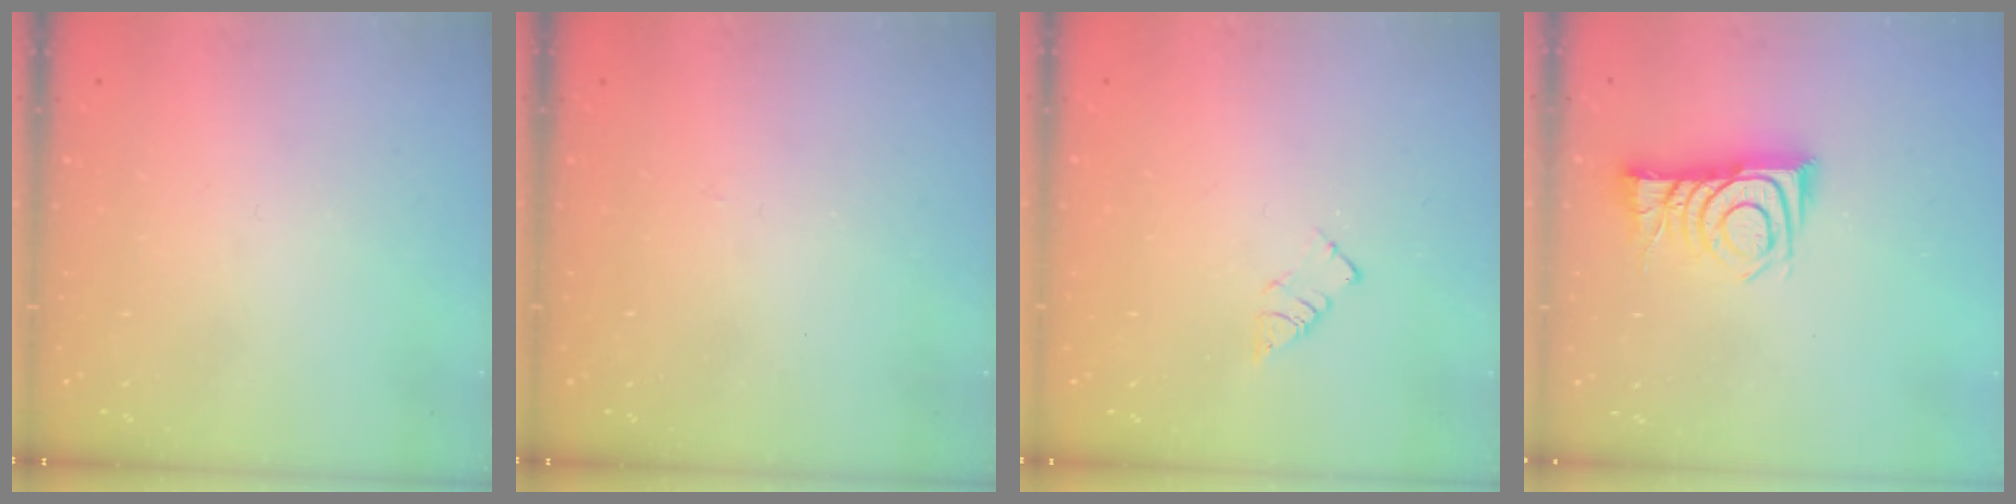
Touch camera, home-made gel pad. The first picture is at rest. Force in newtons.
{"total": 2.8, "press": 2.8, "slide": 0.4}
{"total": 3.1, "press": 3.1, "slide": 0.2}
{"total": 11.2, "press": 11.2, "slide": 0.5}